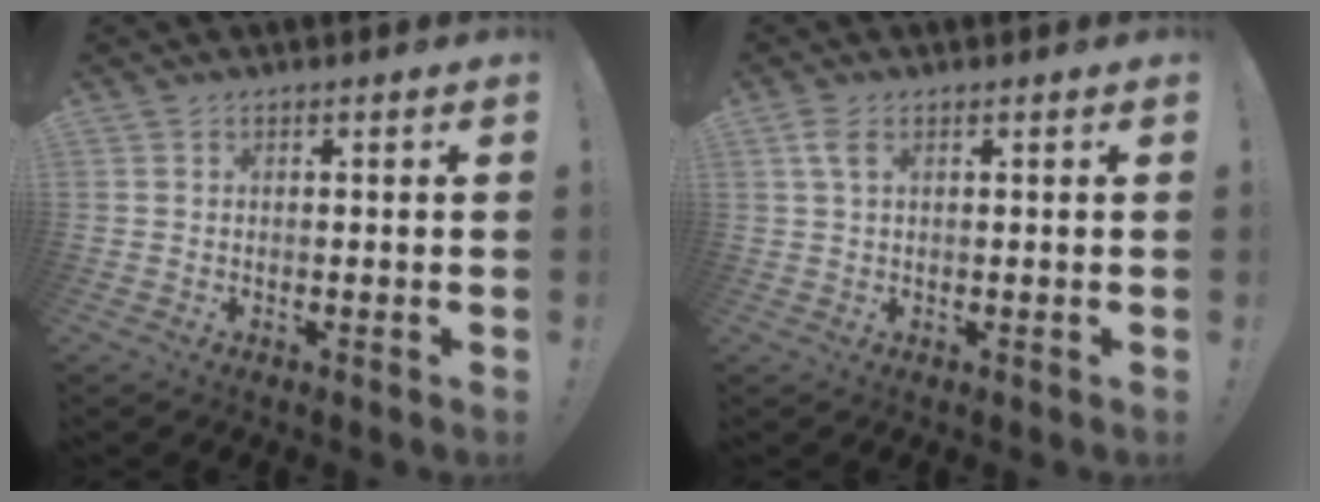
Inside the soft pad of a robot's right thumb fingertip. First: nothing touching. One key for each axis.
{"total": 3.3, "fx": 1.2, "fy": 1.5, "fz": 2.7, "tx": -0.061, "ty": 0.007, "tz": 0.023}